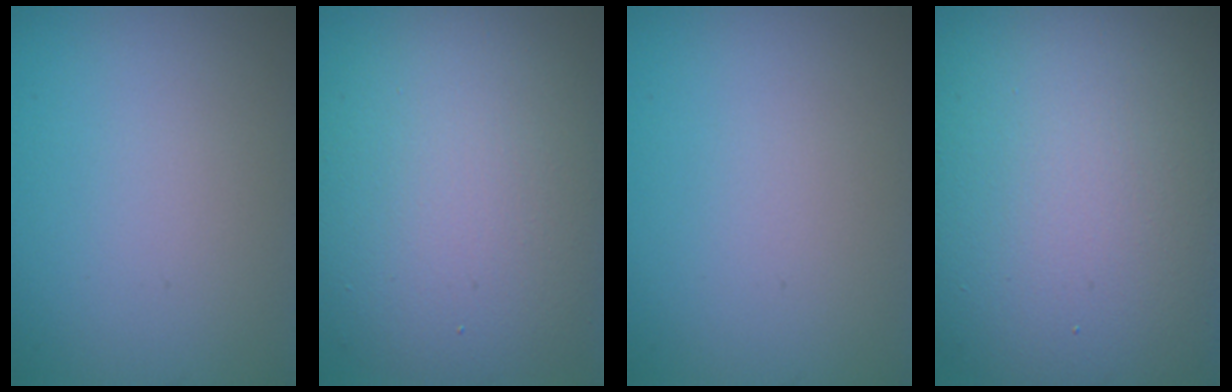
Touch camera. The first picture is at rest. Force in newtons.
{"total": 11.6, "press": 11.6, "slide": 0.7}
{"total": 0.0}
{"total": 15.3, "press": 15.3, "slide": 1.1}